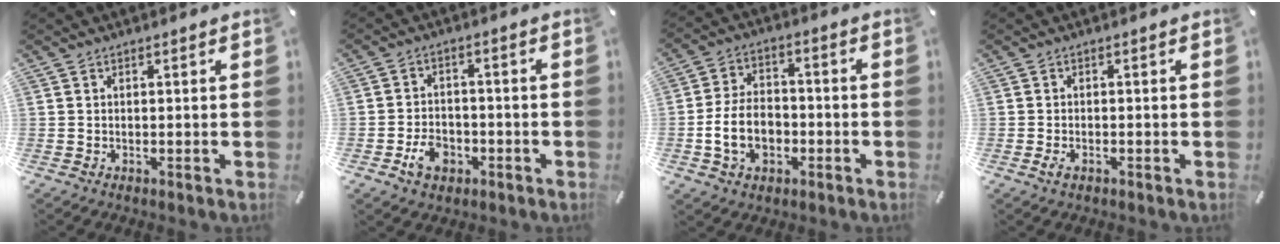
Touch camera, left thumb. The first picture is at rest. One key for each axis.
{"total": 6.4, "fx": -2.5, "fy": 4.9, "fz": 3.1, "tx": -0.061, "ty": 0.008, "tz": -0.047}
{"total": 10.5, "fx": -2.9, "fy": 7.5, "fz": 6.8, "tx": -0.144, "ty": 0.012, "tz": -0.054}
{"total": 1.7, "fx": -0.8, "fy": 0.9, "fz": 1.3, "tx": -0.030, "ty": -0.001, "tz": -0.016}